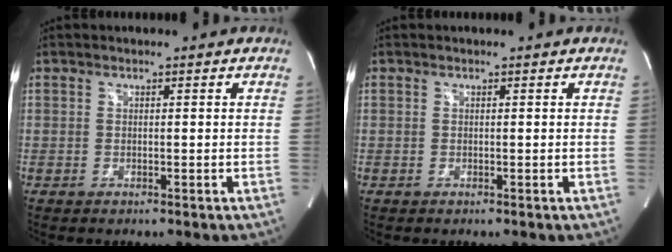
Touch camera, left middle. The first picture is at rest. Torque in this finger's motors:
{"motor_torque": [0.00, 0.00, 0.00, 0.00]}